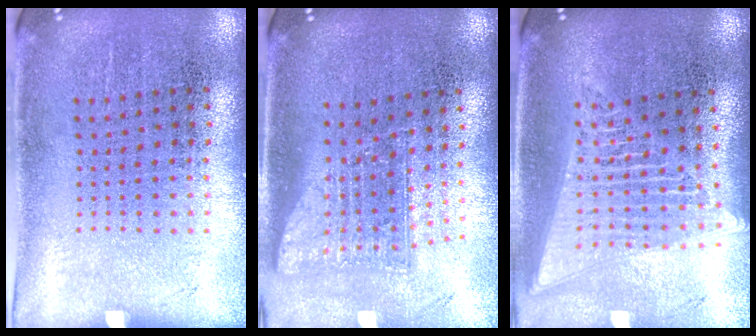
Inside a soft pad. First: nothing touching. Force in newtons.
{"total": 1.6, "press": 1.2, "slide": 1.1}
{"total": 2.0, "press": 1.8, "slide": 1.0}